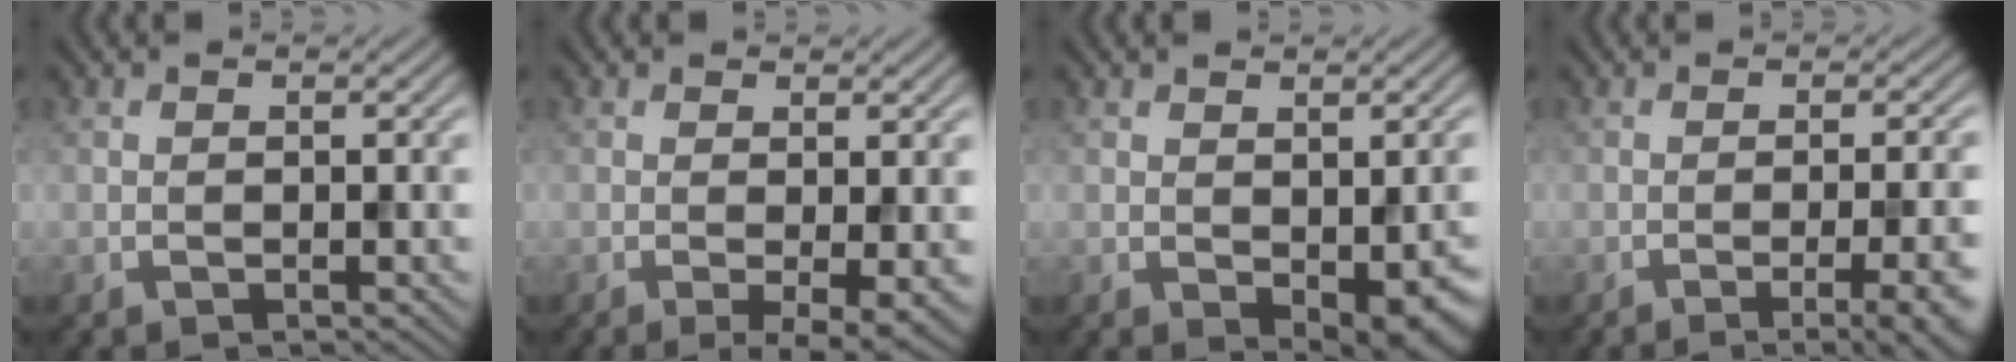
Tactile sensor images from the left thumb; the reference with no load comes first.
{"total": 3.5, "force": [-0.4, 0.6, 3.4], "torque": [-0.063, -0.012, -0.005]}
{"total": 5.7, "force": [-1.7, 2.8, 4.6], "torque": [-0.060, -0.021, -0.007]}
{"total": 8.6, "force": [-3.2, 2.5, 7.6], "torque": [-0.079, 0.009, -0.038]}